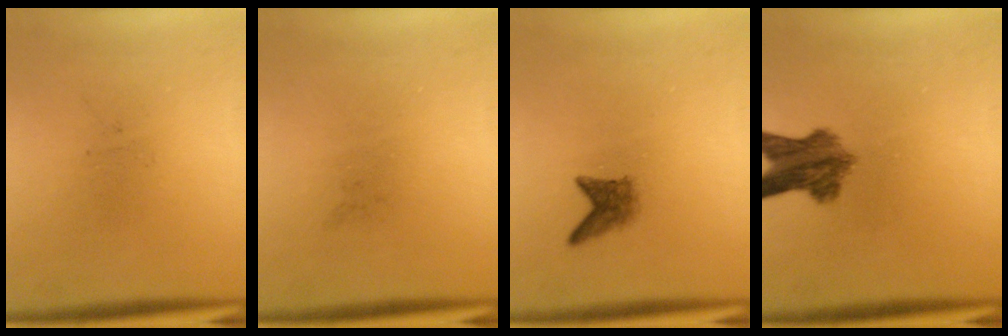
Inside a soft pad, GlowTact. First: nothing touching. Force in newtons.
{"total": 0.0}
{"total": 2.1}
{"total": 6.7}